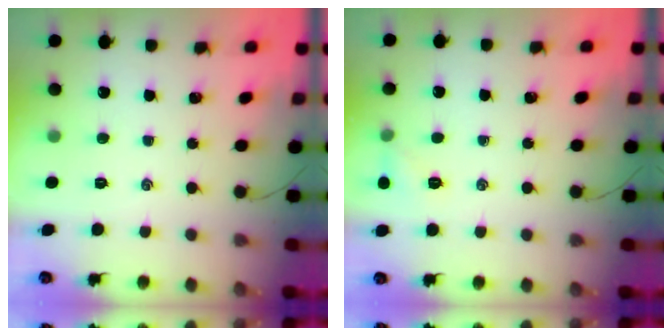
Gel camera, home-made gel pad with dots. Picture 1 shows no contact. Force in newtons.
{"total": 5.2, "press": 5.0, "slide": 1.5}